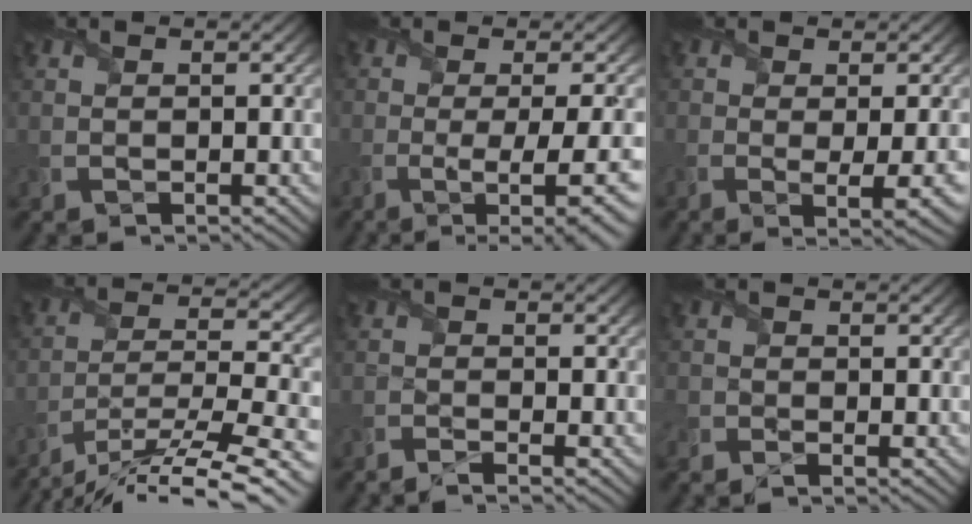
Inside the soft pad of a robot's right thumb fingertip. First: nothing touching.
{"total": 7.2, "force": [-2.1, 1.2, 6.8], "torque": [-0.102, -0.012, -0.023]}
{"total": 3.7, "force": [-0.7, 0.4, 3.6], "torque": [-0.070, -0.011, -0.011]}
{"total": 14.4, "force": [-11.8, 2.8, 7.8], "torque": [-0.147, -0.010, -0.190]}
{"total": 1.7, "force": [-1.5, -0.5, 0.6], "torque": [-0.013, -0.003, -0.036]}
{"total": 1.6, "force": [-1.4, 0.6, 0.4], "torque": [-0.008, -0.007, -0.032]}